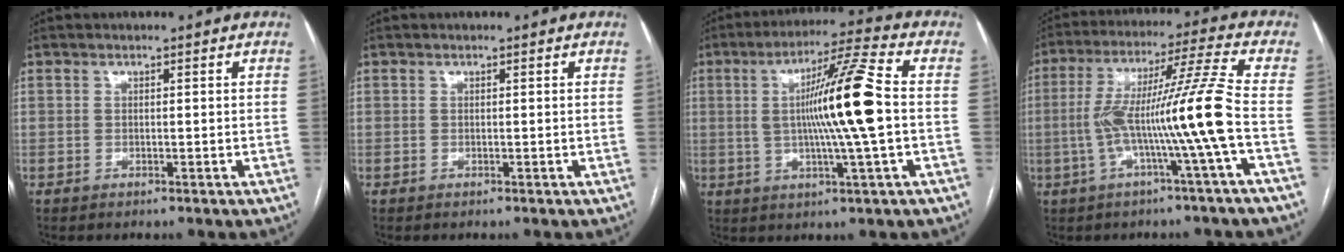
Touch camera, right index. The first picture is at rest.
{"total": 0.0}
{"total": 13.7, "force": [0.3, -0.7, 13.6], "torque": [-0.238, 0.004, 0.001]}
{"total": 13.8, "force": [-2.9, -2.5, 13.2], "torque": [-0.242, 0.015, -0.058]}